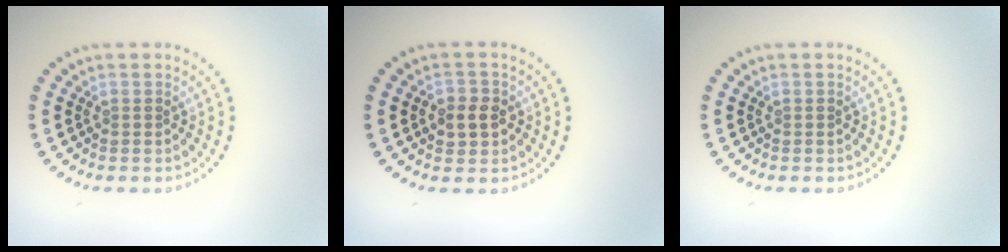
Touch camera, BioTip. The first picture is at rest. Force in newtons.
{"total": 2.4, "press": 2.4, "slide": 0.4}
{"total": 0.0}